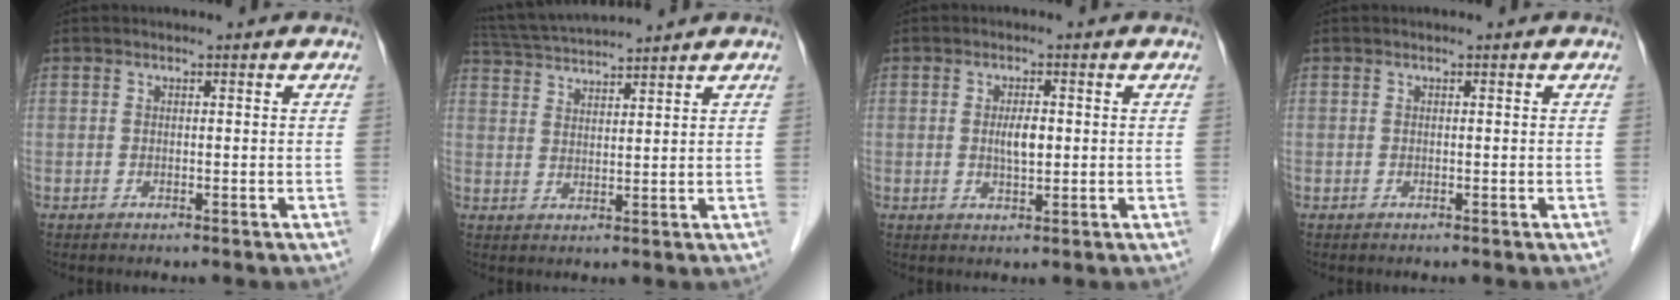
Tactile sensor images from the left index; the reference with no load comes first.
{"total": 8.6, "force": [8.1, -1.0, 2.7], "torque": [-0.056, 0.025, 0.142]}
{"total": 2.9, "force": [0.2, 0.9, 2.7], "torque": [-0.051, -0.001, 0.005]}
{"total": 0.0}